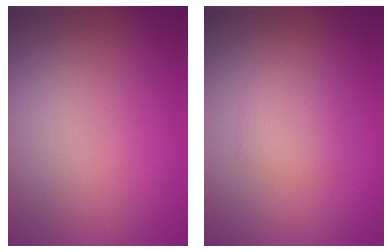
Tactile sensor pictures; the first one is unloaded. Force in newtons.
{"total": 1.7, "press": 1.7, "slide": 0.0}